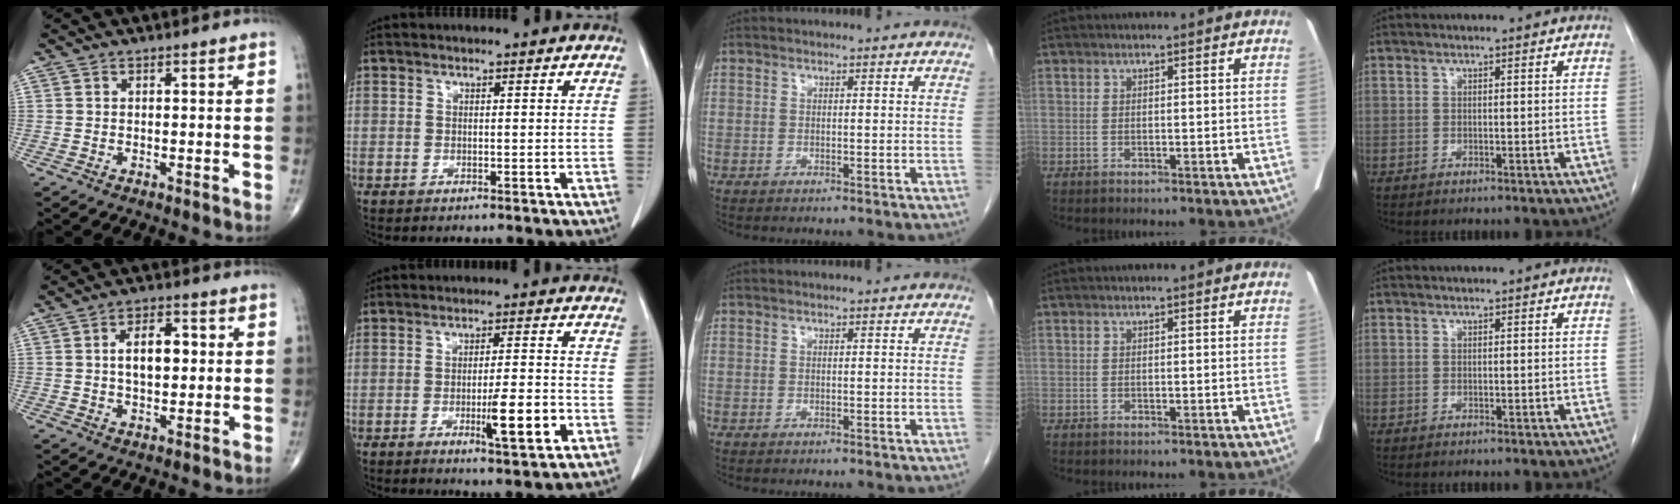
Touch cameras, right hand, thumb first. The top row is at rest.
{"thumb": {"total": 7.9, "force": [1.1, 4.4, 6.5], "torque": [-0.089, 0.008, 0.016]}, "index": {"total": 7.6, "force": [-2.7, 0.7, 7.0], "torque": [-0.107, -0.009, -0.038]}}